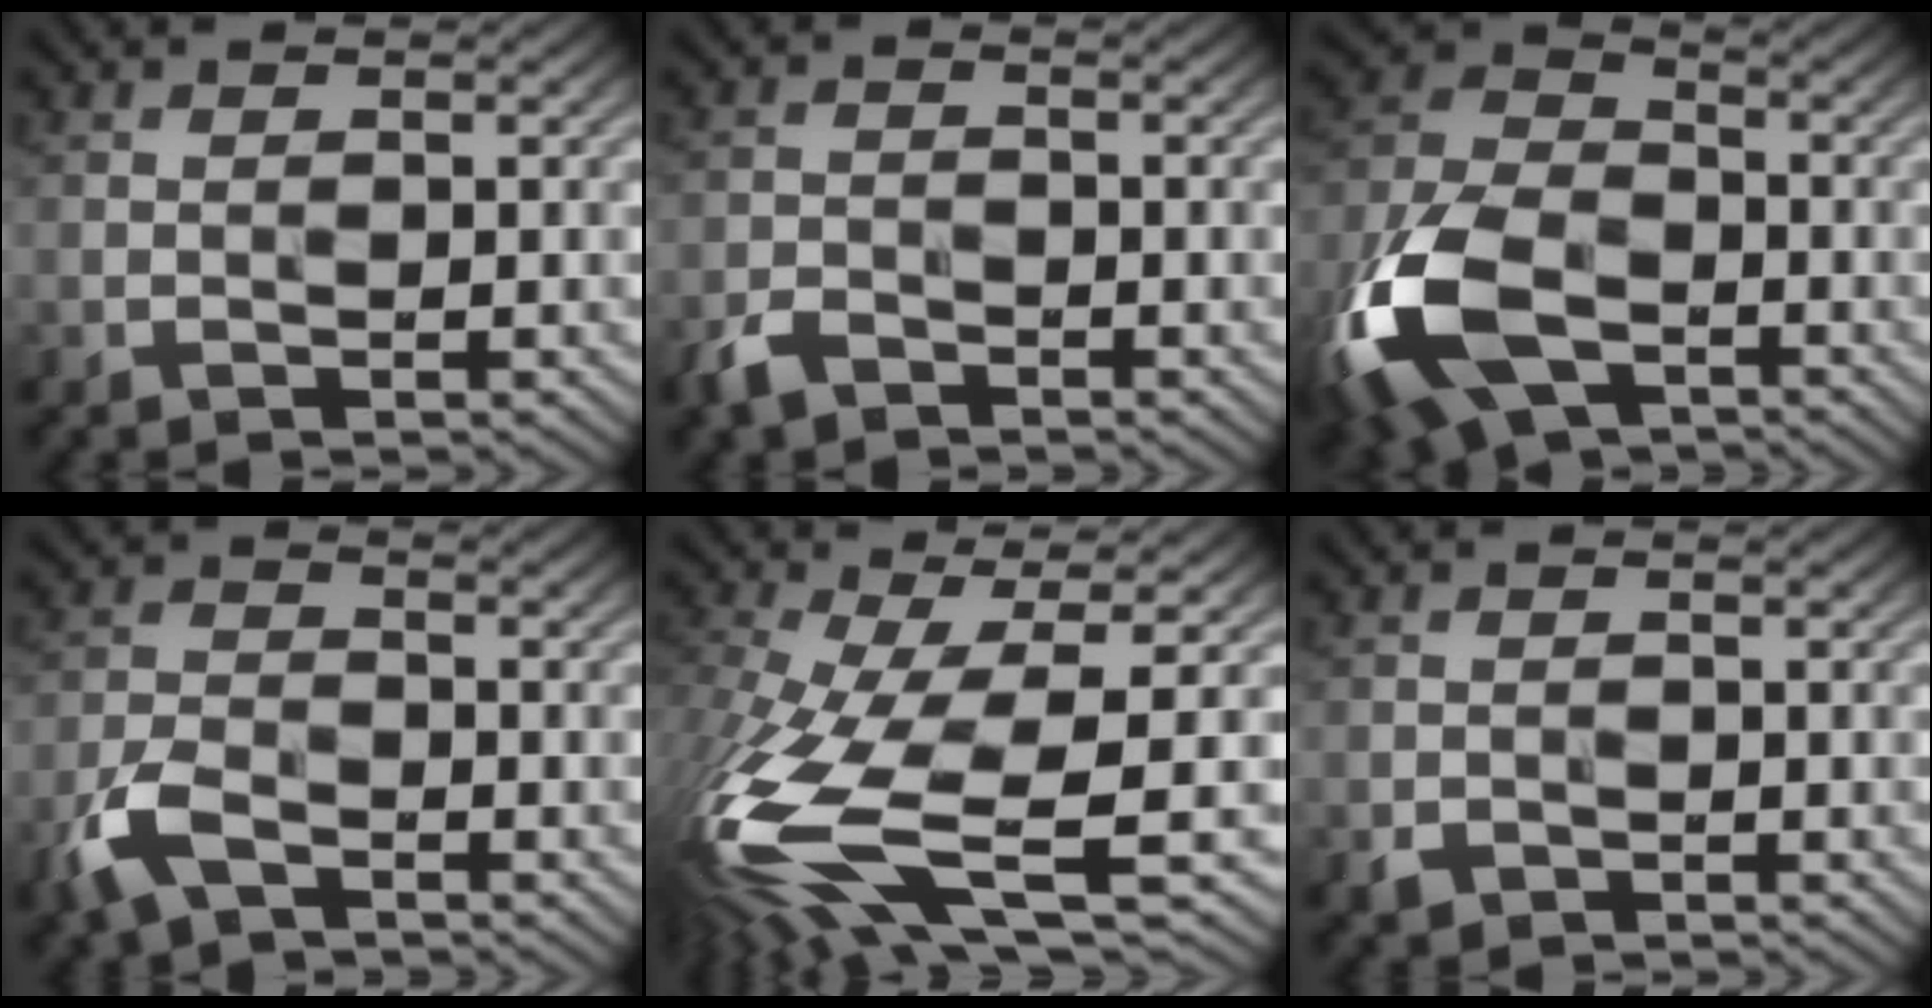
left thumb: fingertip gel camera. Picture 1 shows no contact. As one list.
[{"total": 3.1, "force": [-2.3, 1.6, 1.3], "torque": [-0.029, -0.005, -0.057]}, {"total": 17.7, "force": [-7.7, 10.6, 11.9], "torque": [-0.309, -0.039, -0.162]}, {"total": 6.0, "force": [-3.6, 3.0, 3.8], "torque": [-0.090, -0.005, -0.085]}, {"total": 15.9, "force": [-4.4, 6.0, 14.1], "torque": [-0.343, -0.030, -0.063]}, {"total": 1.4, "force": [-0.9, 1.0, 0.5], "torque": [-0.008, -0.003, -0.019]}]